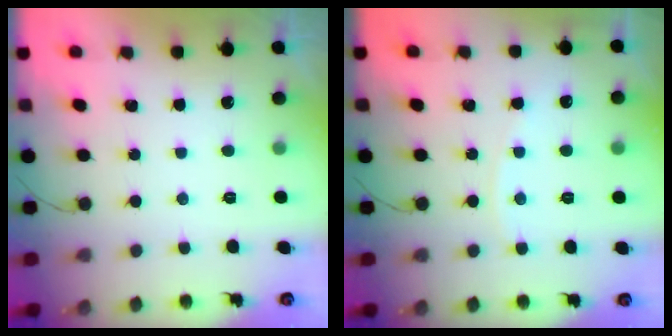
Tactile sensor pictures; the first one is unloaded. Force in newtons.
{"total": 4.0, "press": 3.9, "slide": 0.6}